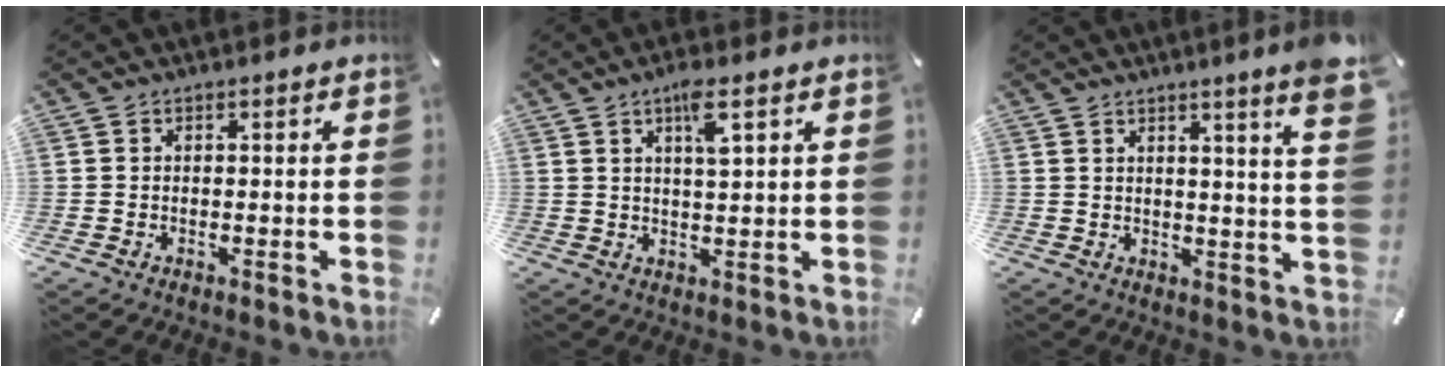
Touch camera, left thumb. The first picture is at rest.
{"total": 5.7, "force": [3.0, 1.1, 4.8], "torque": [-0.086, -0.003, 0.046]}
{"total": 7.3, "force": [4.4, -0.3, 5.8], "torque": [-0.088, -0.033, 0.069]}